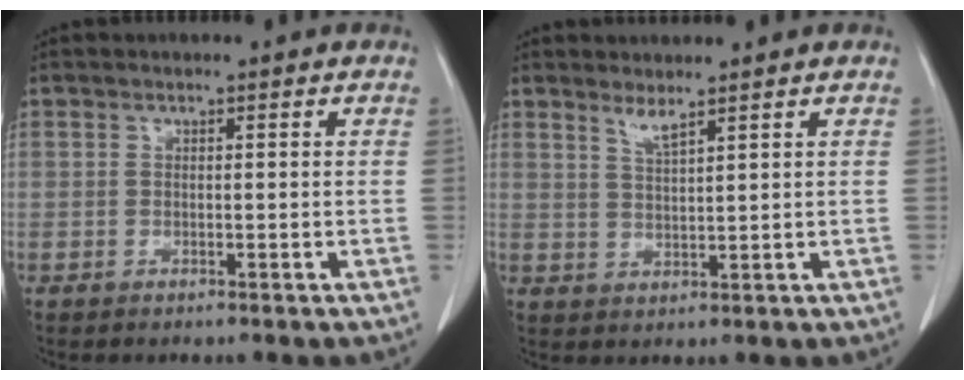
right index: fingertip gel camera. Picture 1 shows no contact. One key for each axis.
{"total": 2.3, "fx": 1.9, "fy": -0.2, "fz": 1.3, "tx": -0.028, "ty": -0.011, "tz": 0.041}